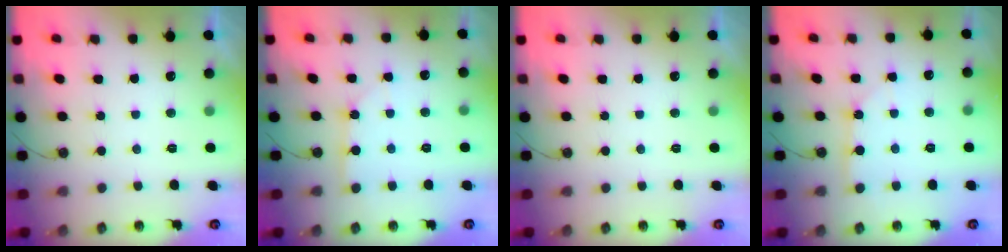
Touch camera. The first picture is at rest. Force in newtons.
{"total": 3.0, "press": 3.0, "slide": 0.4}
{"total": 0.0}
{"total": 3.4, "press": 3.3, "slide": 0.3}